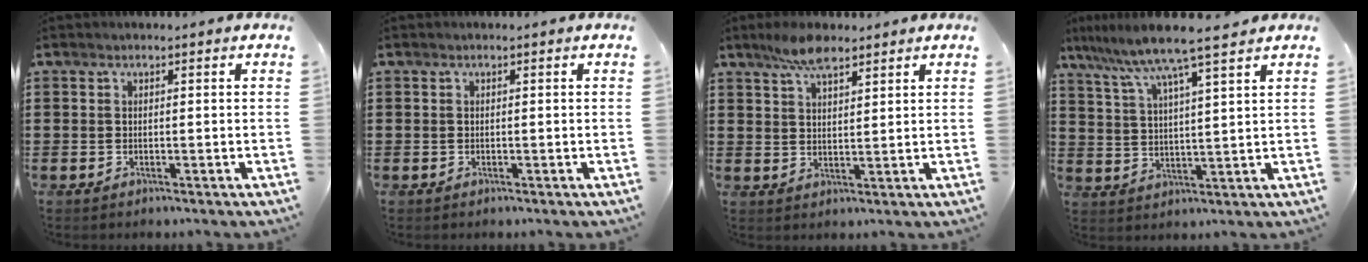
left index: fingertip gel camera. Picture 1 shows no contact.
{"total": 0.0}
{"total": 5.6, "force": [4.1, 1.8, 3.2], "torque": [-0.073, 0.003, 0.076]}
{"total": 7.8, "force": [6.4, -0.5, 4.4], "torque": [-0.108, -0.030, 0.109]}